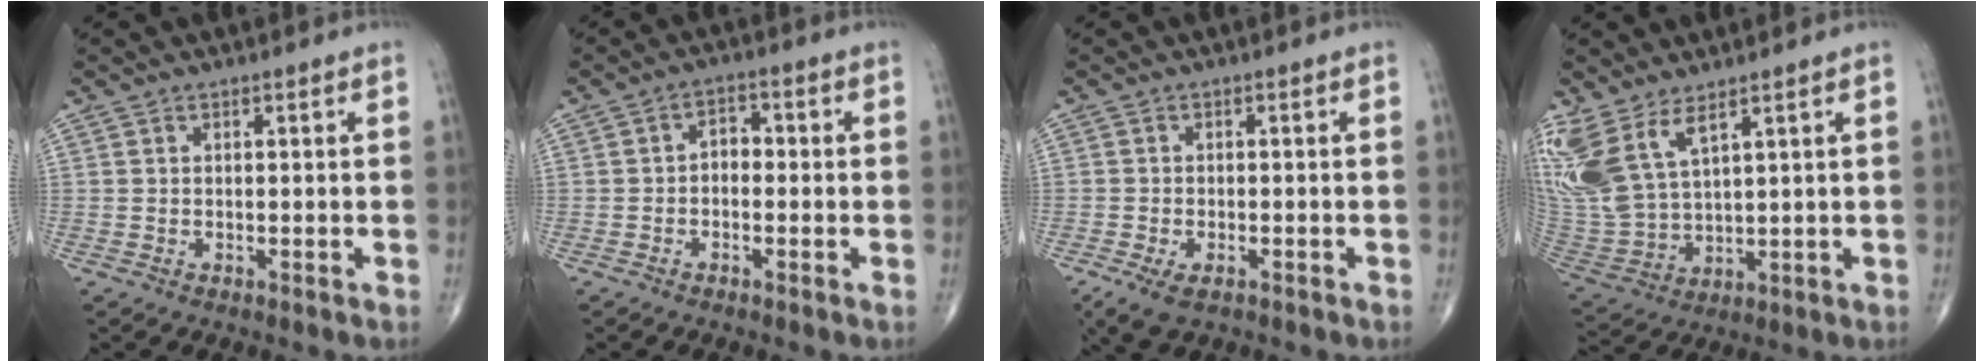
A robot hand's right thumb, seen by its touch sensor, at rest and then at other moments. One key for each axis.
{"total": 3.4, "fx": -0.5, "fy": 2.3, "fz": 2.4, "tx": -0.024, "ty": 0.016, "tz": -0.017}
{"total": 4.9, "fx": -2.7, "fy": 2.4, "fz": 3.2, "tx": -0.066, "ty": -0.002, "tz": -0.045}
{"total": 14.2, "fx": 7.9, "fy": 6.4, "fz": 9.9, "tx": -0.230, "ty": -0.033, "tz": 0.179}